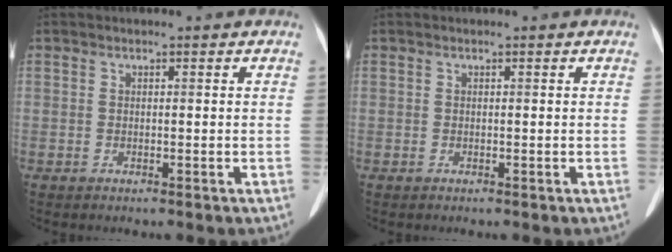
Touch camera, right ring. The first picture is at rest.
{"total": 0.0}